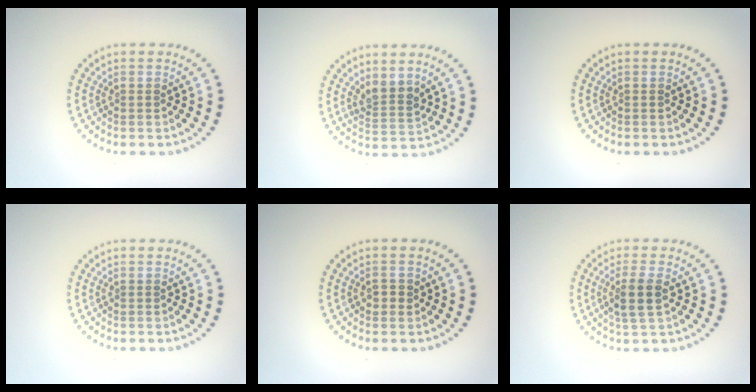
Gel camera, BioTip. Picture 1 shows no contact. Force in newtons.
{"total": 2.3, "press": 1.8, "slide": 1.5}
{"total": 0.0}
{"total": 0.0}
{"total": 0.9, "press": 0.9, "slide": 0.1}
{"total": 2.7, "press": 2.4, "slide": 1.2}